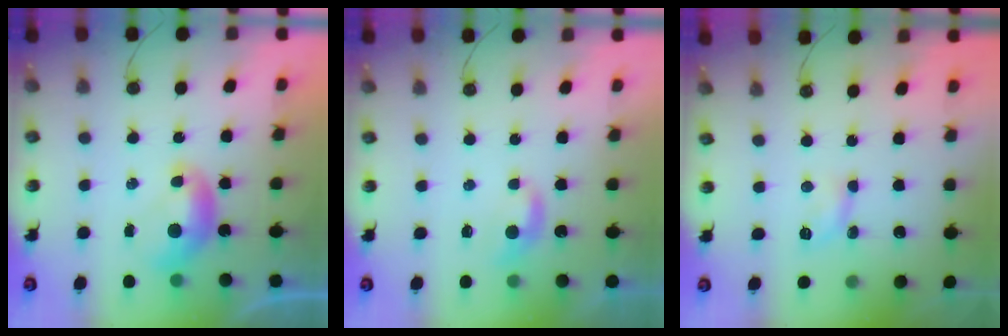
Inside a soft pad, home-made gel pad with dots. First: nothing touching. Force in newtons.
{"total": 1.2, "press": 1.2, "slide": 0.4}
{"total": 2.9, "press": 2.9, "slide": 0.5}